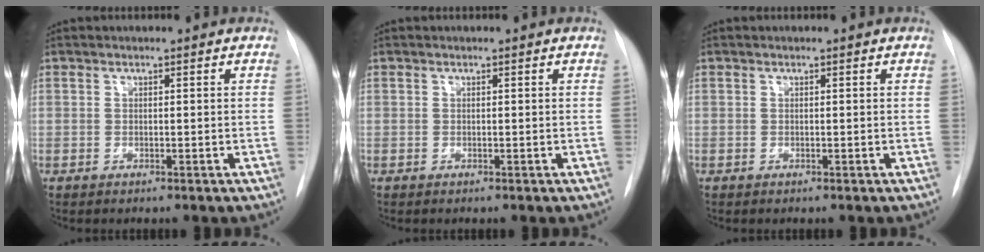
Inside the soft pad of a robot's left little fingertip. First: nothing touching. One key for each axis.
{"total": 0.0}
{"total": 0.0}